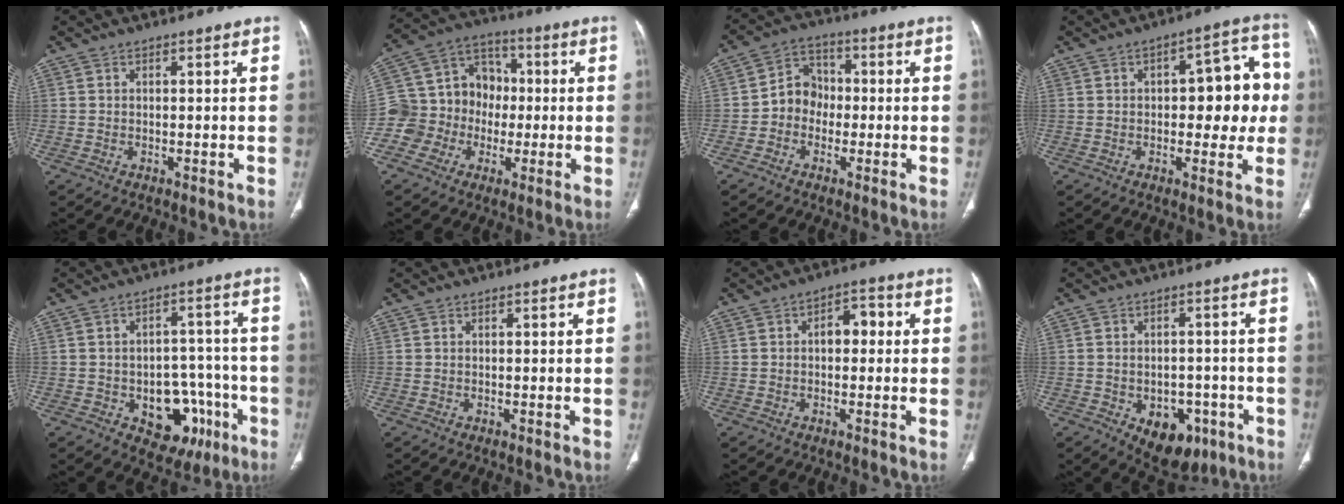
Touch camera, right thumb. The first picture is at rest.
{"total": 14.6, "force": [-2.6, 13.3, 5.4], "torque": [-0.075, 0.060, -0.046]}
{"total": 6.7, "force": [-1.3, 5.8, 3.0], "torque": [-0.023, 0.029, -0.038]}
{"total": 12.5, "force": [0.6, 6.3, 10.8], "torque": [-0.086, 0.032, 0.004]}
{"total": 12.6, "force": [-4.7, 8.6, 8.0], "torque": [-0.060, 0.039, -0.052]}
{"total": 0.0}
{"total": 4.9, "force": [0.3, 3.1, 3.8], "torque": [-0.039, 0.020, -0.002]}
{"total": 10.4, "force": [-4.4, 7.0, 6.3], "torque": [-0.056, 0.023, -0.046]}